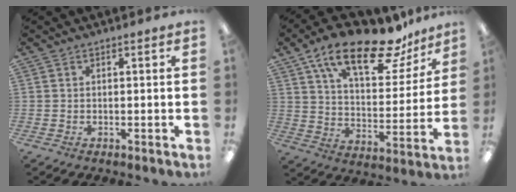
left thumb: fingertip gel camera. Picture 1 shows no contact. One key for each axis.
{"total": 21.2, "fx": 14.5, "fy": 8.3, "fz": 13.0, "tx": -0.214, "ty": -0.082, "tz": 0.246}